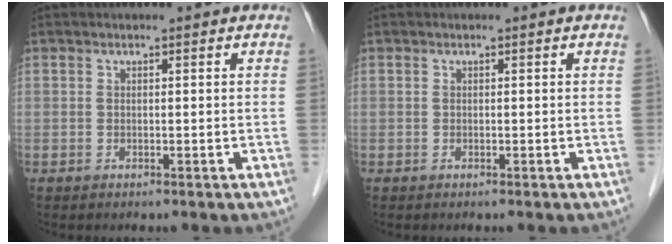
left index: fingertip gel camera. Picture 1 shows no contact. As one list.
[{"total": 0.0}]